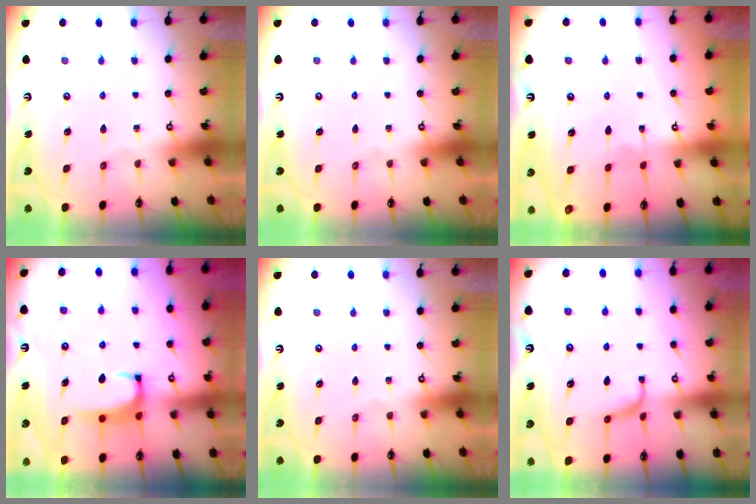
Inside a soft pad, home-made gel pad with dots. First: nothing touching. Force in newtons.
{"total": 0.0}
{"total": 2.3, "press": 2.3, "slide": 0.2}
{"total": 1.9, "press": 1.8, "slide": 0.3}
{"total": 0.0}
{"total": 1.7, "press": 1.6, "slide": 0.5}